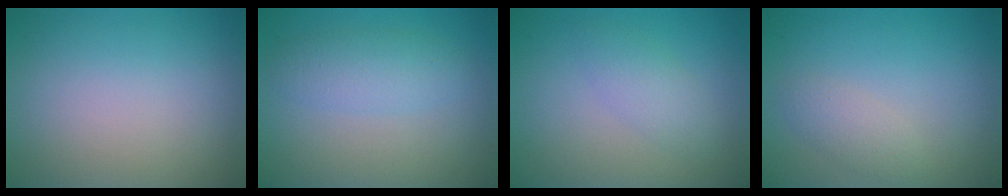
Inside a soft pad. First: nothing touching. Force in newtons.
{"total": 2.8, "press": 2.8, "slide": 0.0}
{"total": 2.0, "press": 2.0, "slide": 0.1}
{"total": 1.6, "press": 1.6, "slide": 0.1}